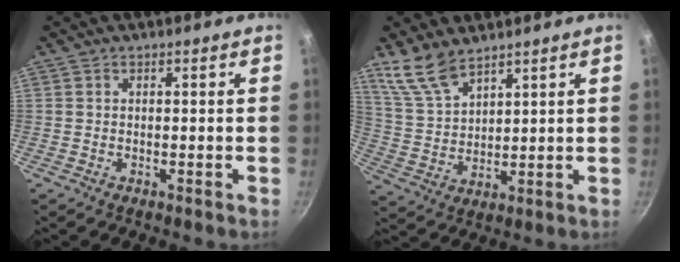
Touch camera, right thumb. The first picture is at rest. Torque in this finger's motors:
{"motor_torque": [0.07, 1.06, 0.47, 0.36, 0.19]}